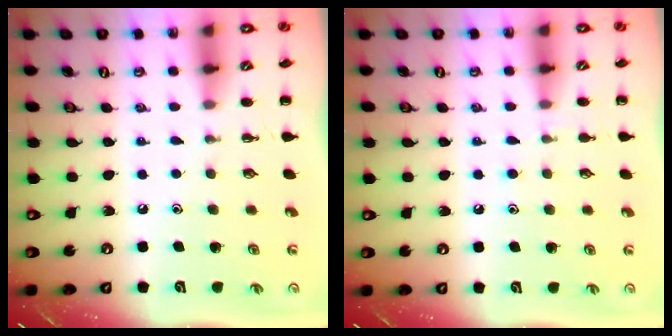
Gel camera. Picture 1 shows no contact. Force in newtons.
{"total": 6.6, "press": 6.3, "slide": 2.0}